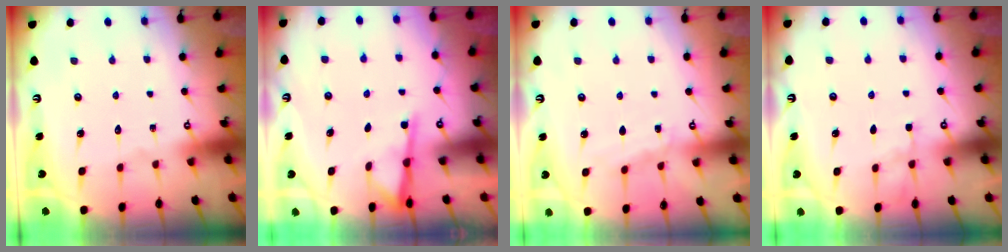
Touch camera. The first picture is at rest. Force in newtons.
{"total": 2.8, "press": 2.7, "slide": 0.5}
{"total": 4.7, "press": 4.7, "slide": 0.6}
{"total": 3.6, "press": 3.6, "slide": 0.5}